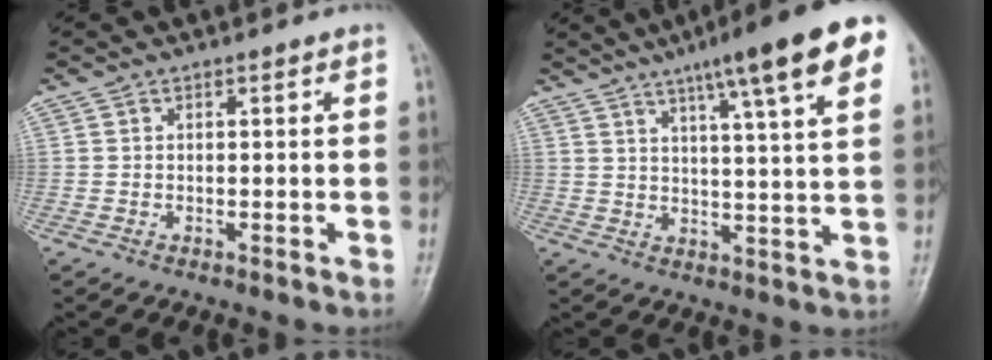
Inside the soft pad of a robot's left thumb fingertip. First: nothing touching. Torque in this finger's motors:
{"motor_torque": [3.09, 0.82, 1.89, -0.88, 0.20]}